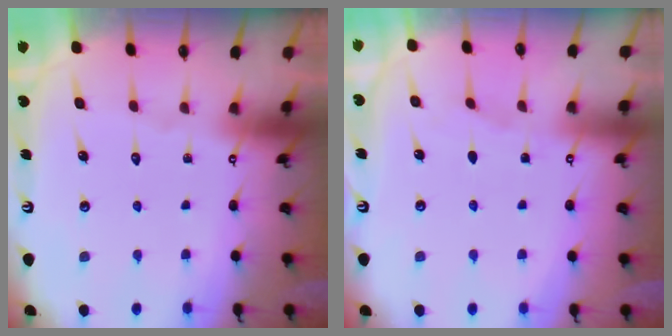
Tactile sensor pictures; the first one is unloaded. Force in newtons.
{"total": 1.6, "press": 1.6, "slide": 0.3}